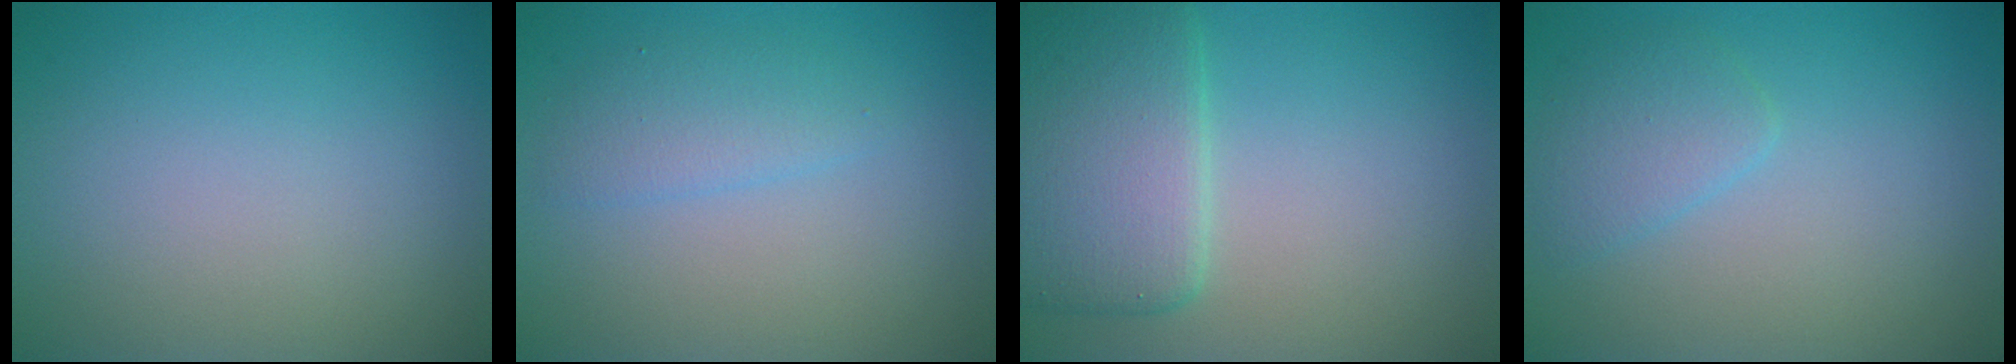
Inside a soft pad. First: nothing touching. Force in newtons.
{"total": 2.0, "press": 2.0, "slide": 0.1}
{"total": 6.4, "press": 6.4, "slide": 0.3}
{"total": 2.2, "press": 2.2, "slide": 0.1}